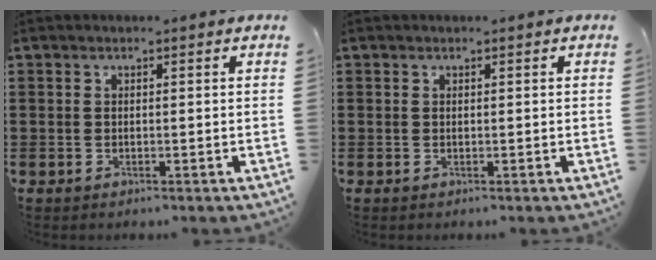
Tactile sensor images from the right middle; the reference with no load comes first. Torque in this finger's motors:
{"motor_torque": [0.01, 0.00, -0.01, -0.01]}